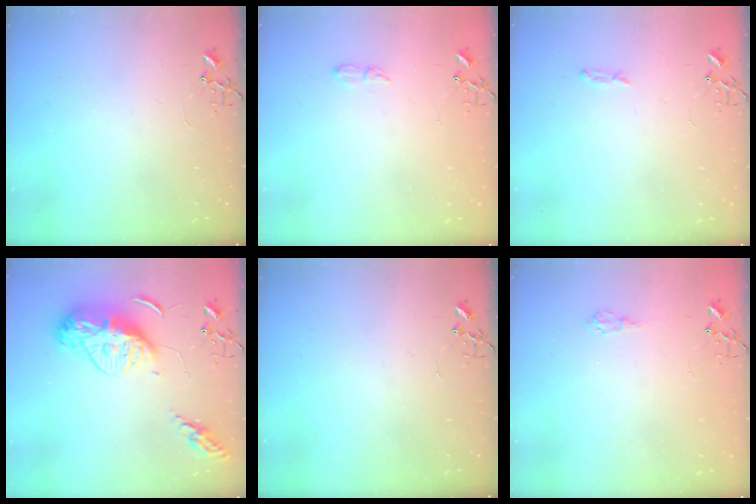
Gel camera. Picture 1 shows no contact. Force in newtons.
{"total": 5.8, "press": 5.7, "slide": 0.7}
{"total": 3.4, "press": 3.4, "slide": 0.5}
{"total": 14.4, "press": 14.3, "slide": 1.3}
{"total": 0.0}
{"total": 5.5, "press": 5.5, "slide": 0.7}